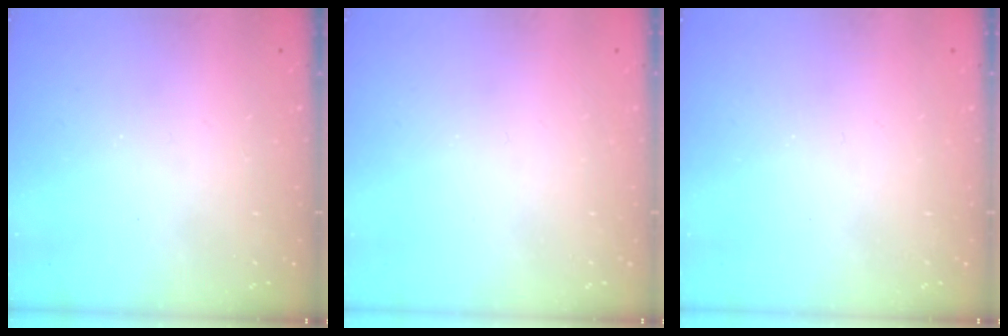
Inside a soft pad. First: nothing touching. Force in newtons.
{"total": 0.0}
{"total": 0.0}